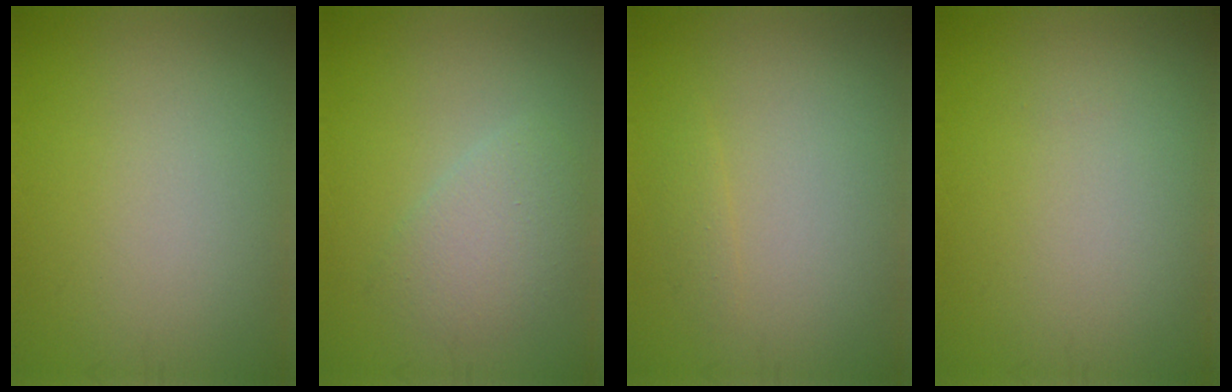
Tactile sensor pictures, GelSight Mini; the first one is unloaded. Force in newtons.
{"total": 2.6, "press": 2.6, "slide": 0.2}
{"total": 0.8, "press": 0.8, "slide": 0.0}
{"total": 0.0}